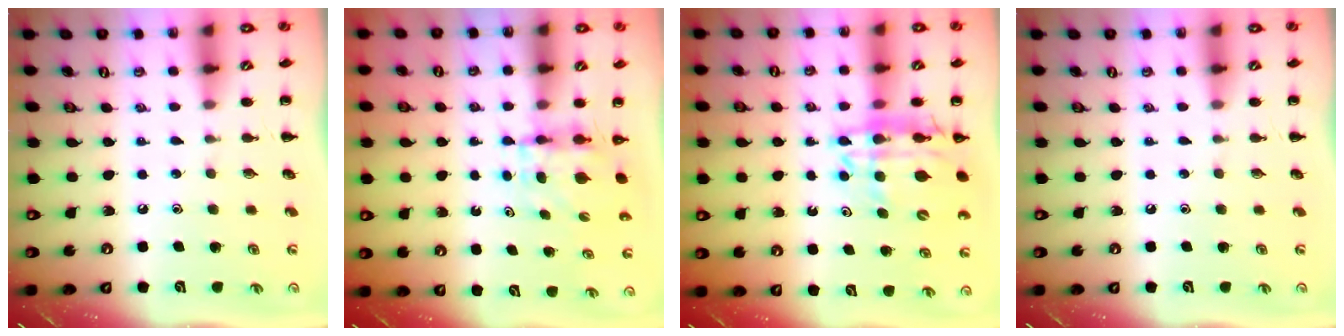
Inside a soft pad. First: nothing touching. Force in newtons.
{"total": 4.0, "press": 3.9, "slide": 0.3}
{"total": 15.2, "press": 14.7, "slide": 3.9}
{"total": 0.0}